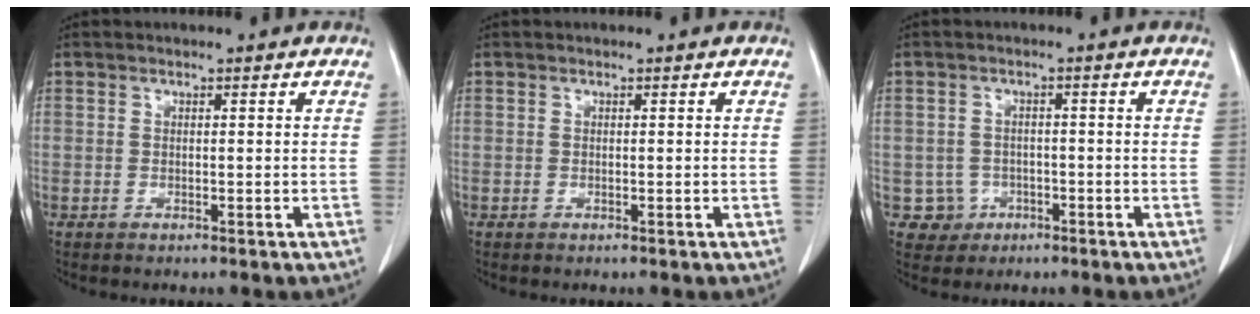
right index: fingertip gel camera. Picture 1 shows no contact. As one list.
[{"total": 0.0}, {"total": 3.7, "force": [-1.3, 3.4, -0.2], "torque": [0.014, 0.014, -0.017]}]